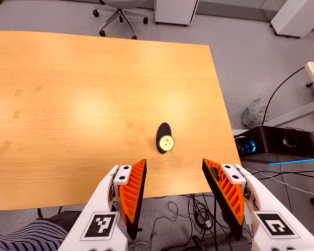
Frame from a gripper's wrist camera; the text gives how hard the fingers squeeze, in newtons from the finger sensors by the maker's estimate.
{"total": 0.0}